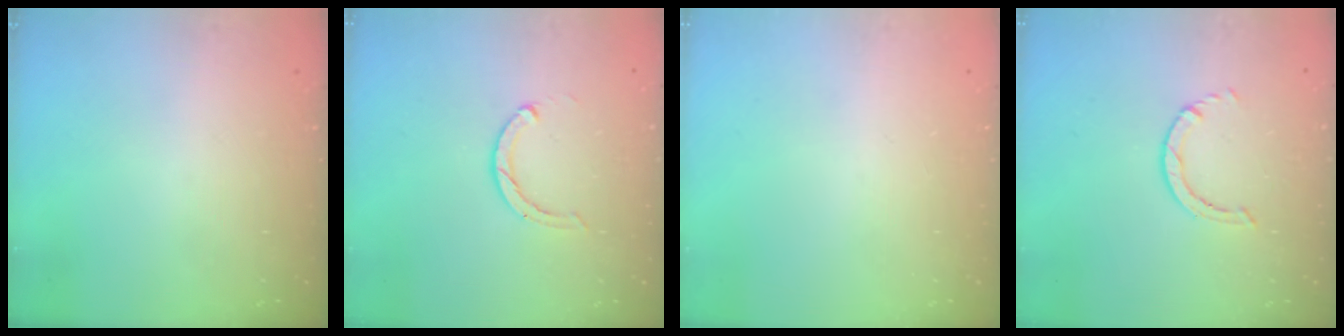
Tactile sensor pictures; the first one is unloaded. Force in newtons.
{"total": 2.3, "press": 2.3, "slide": 0.4}
{"total": 0.0}
{"total": 0.6, "press": 0.6, "slide": 0.1}